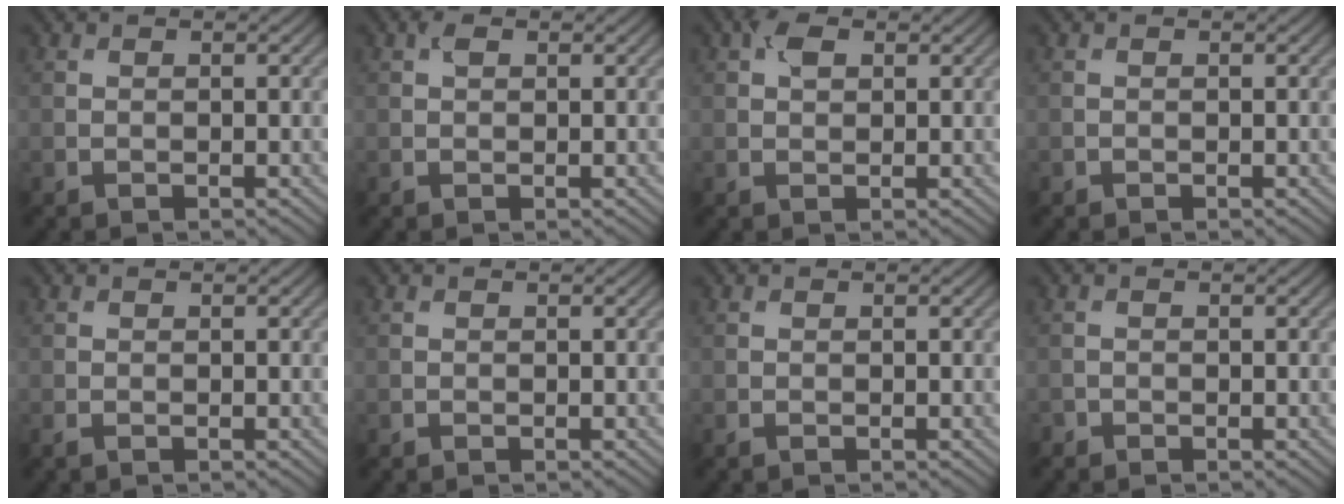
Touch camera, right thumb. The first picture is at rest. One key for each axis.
{"total": 1.0, "fx": 0.5, "fy": 0.6, "fz": 0.7, "tx": -0.015, "ty": 0.002, "tz": 0.008}
{"total": 2.3, "fx": 1.0, "fy": 1.4, "fz": 1.6, "tx": -0.032, "ty": 0.006, "tz": 0.014}
{"total": 0.0}
{"total": 0.5, "fx": -0.3, "fy": 0.2, "fz": 0.4, "tx": -0.014, "ty": -0.003, "tz": -0.006}
{"total": 0.0}
{"total": 0.0}
{"total": 0.6, "fx": -0.5, "fy": 0.2, "fz": -0.1, "tx": 0.001, "ty": -0.003, "tz": -0.011}